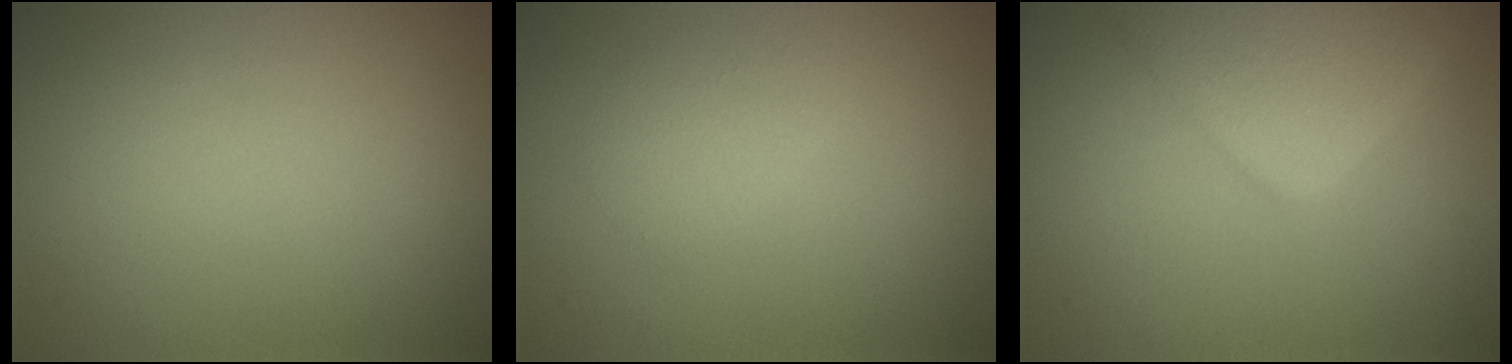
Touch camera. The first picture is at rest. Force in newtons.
{"total": 1.6, "press": 1.6, "slide": 0.1}
{"total": 6.0, "press": 6.0, "slide": 0.4}